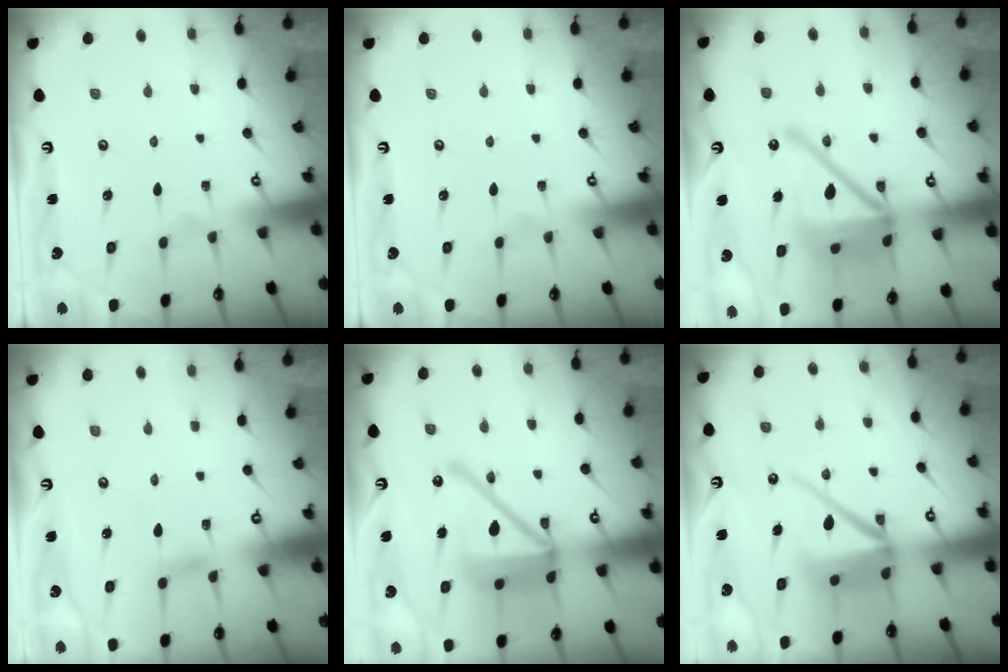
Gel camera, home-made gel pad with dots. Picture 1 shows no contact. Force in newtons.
{"total": 0.0}
{"total": 20.2, "press": 20.0, "slide": 2.8}
{"total": 4.4, "press": 4.4, "slide": 0.4}
{"total": 18.5, "press": 18.3, "slide": 2.7}
{"total": 13.5, "press": 13.4, "slide": 1.7}